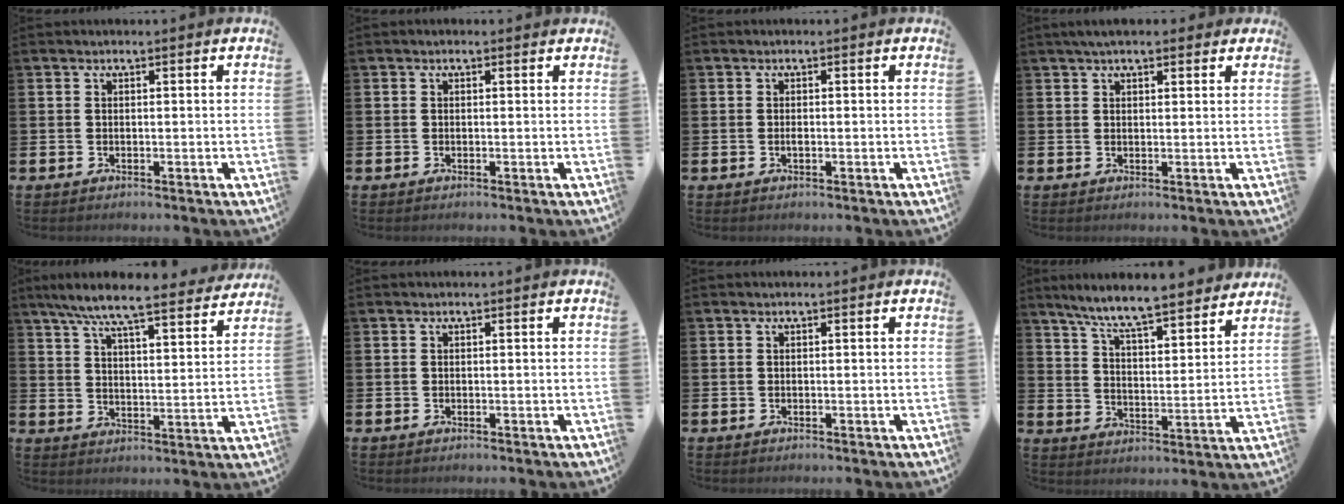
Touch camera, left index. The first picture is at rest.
{"total": 0.0}
{"total": 0.7, "force": [-0.3, 0.2, 0.6], "torque": [-0.019, 0.001, -0.004]}
{"total": 2.8, "force": [2.3, 1.0, 1.4], "torque": [-0.030, 0.004, 0.040]}
{"total": 8.5, "force": [7.8, 0.7, 3.4], "torque": [-0.081, -0.052, 0.133]}
{"total": 0.0}
{"total": 0.0}
{"total": 8.2, "force": [7.7, 0.5, 2.9], "torque": [-0.088, -0.051, 0.135]}